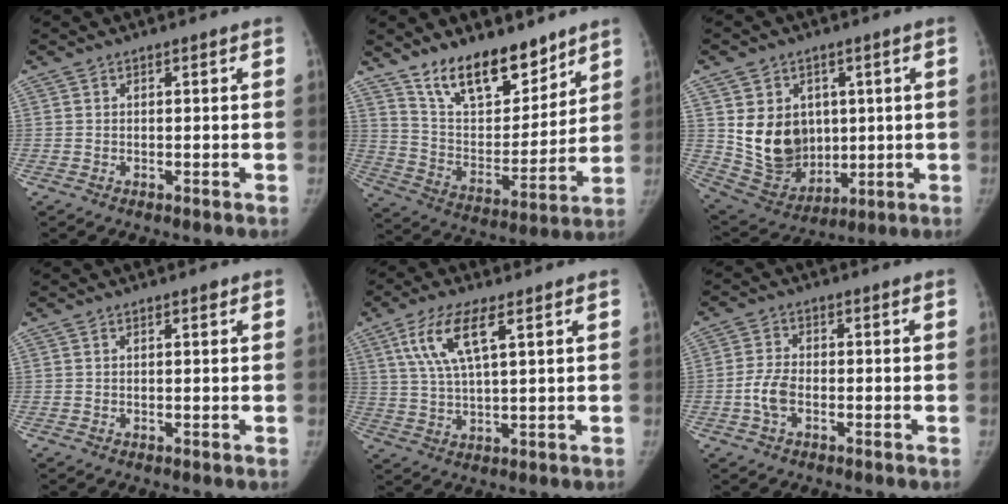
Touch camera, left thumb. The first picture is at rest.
{"total": 16.9, "force": [12.6, 7.5, 8.4], "torque": [-0.081, -0.086, 0.222]}
{"total": 14.2, "force": [2.2, 11.5, 8.0], "torque": [-0.089, -0.022, 0.070]}
{"total": 0.6, "force": [0.4, 0.3, 0.4], "torque": [-0.002, -0.001, 0.003]}
{"total": 9.5, "force": [4.2, 2.6, 8.1], "torque": [-0.178, -0.008, 0.087]}
{"total": 4.4, "force": [-1.5, 2.6, 3.3], "torque": [-0.067, 0.010, -0.032]}